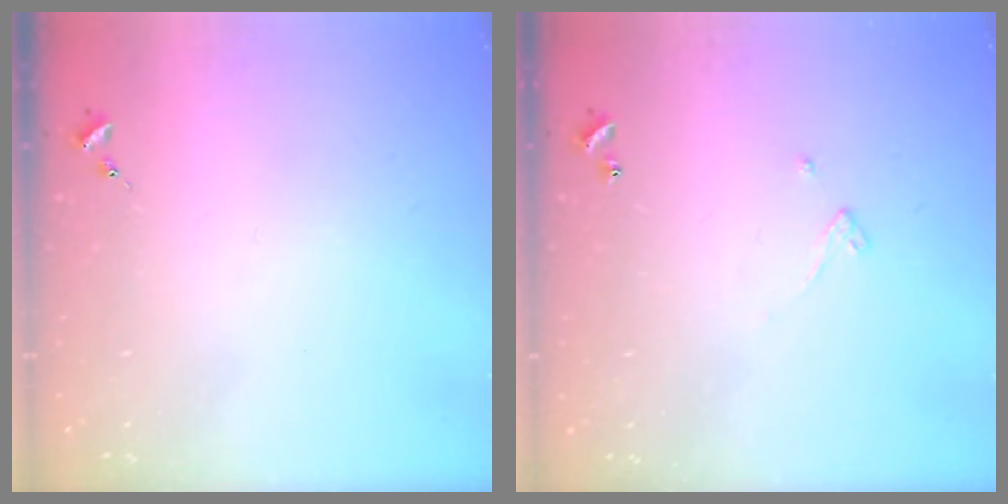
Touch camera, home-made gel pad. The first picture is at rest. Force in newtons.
{"total": 2.4, "press": 2.4, "slide": 0.2}